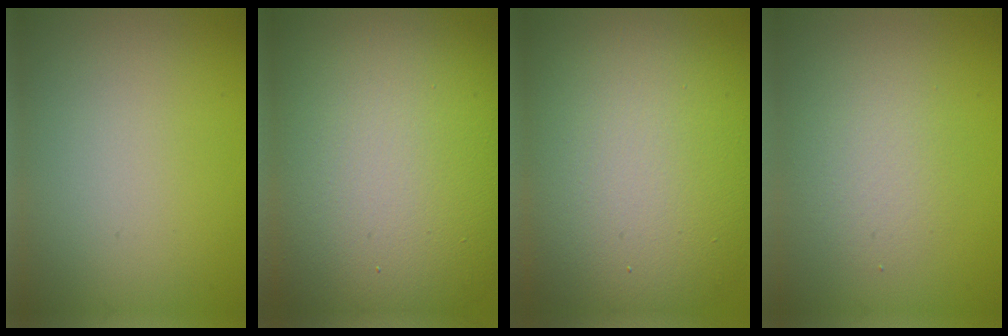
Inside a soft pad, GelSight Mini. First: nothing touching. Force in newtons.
{"total": 19.8, "press": 19.8, "slide": 1.2}
{"total": 16.2, "press": 16.2, "slide": 0.6}
{"total": 2.7, "press": 2.7, "slide": 0.2}